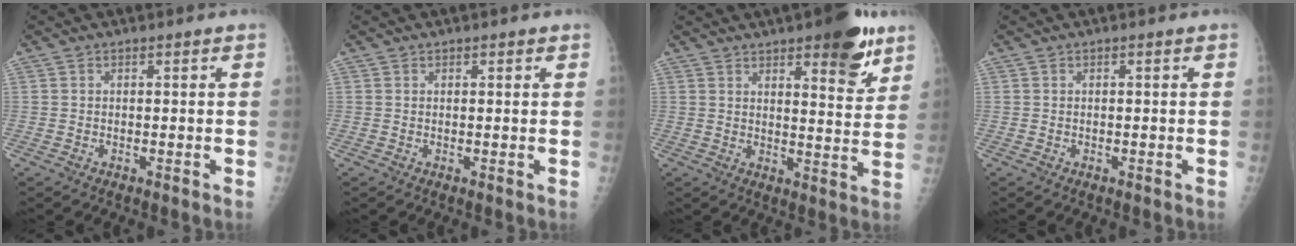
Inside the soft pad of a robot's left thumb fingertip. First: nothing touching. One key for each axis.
{"total": 0.6, "fx": 0.5, "fy": 0.3, "fz": 0.1, "tx": 0.001, "ty": -0.004, "tz": 0.005}
{"total": 12.1, "fx": 7.3, "fy": 3.8, "fz": 8.8, "tx": -0.086, "ty": -0.039, "tz": 0.098}
{"total": 0.0}